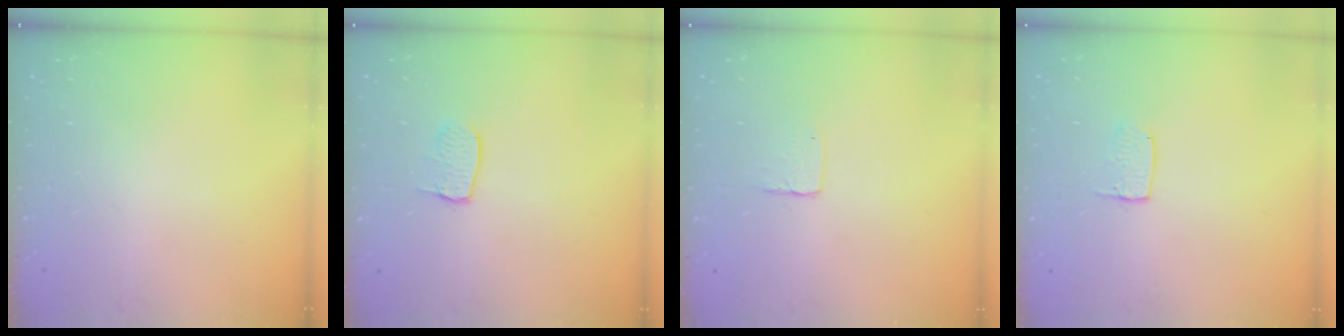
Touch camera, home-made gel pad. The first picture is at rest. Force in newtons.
{"total": 6.3, "press": 6.3, "slide": 0.2}
{"total": 3.6, "press": 3.6, "slide": 0.3}
{"total": 3.8, "press": 3.8, "slide": 0.2}